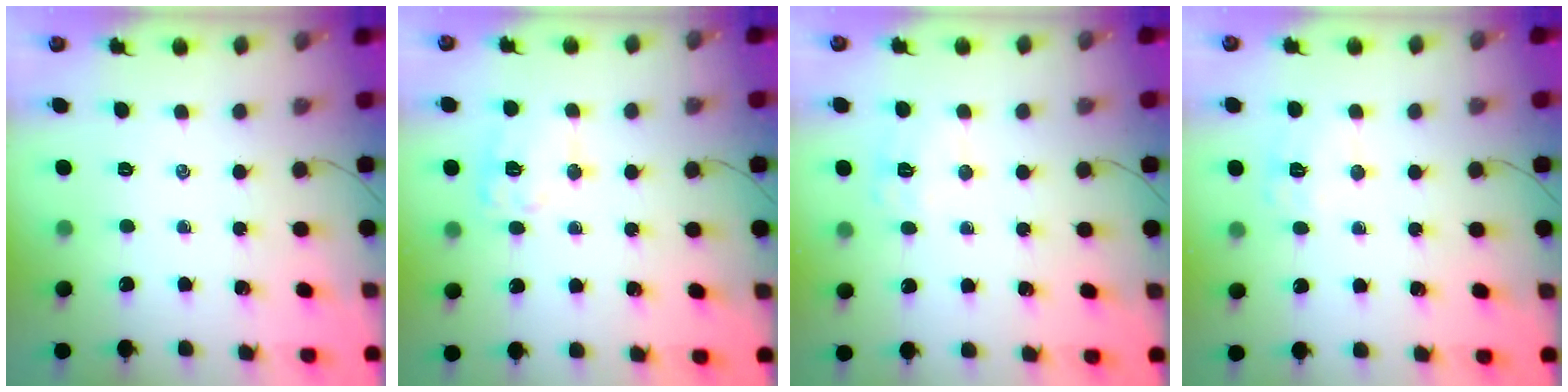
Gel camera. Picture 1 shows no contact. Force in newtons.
{"total": 10.3, "press": 10.2, "slide": 1.4}
{"total": 6.8, "press": 6.8, "slide": 1.0}
{"total": 6.8, "press": 6.8, "slide": 1.0}